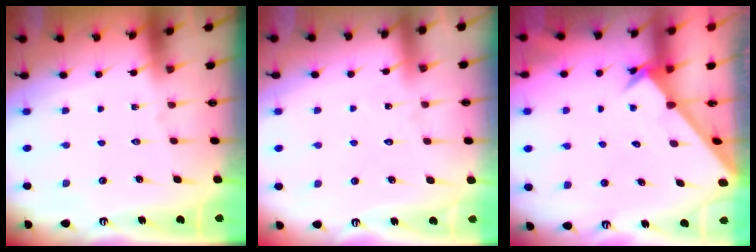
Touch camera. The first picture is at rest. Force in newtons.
{"total": 6.0, "press": 6.0, "slide": 0.5}
{"total": 2.5, "press": 2.5, "slide": 0.2}